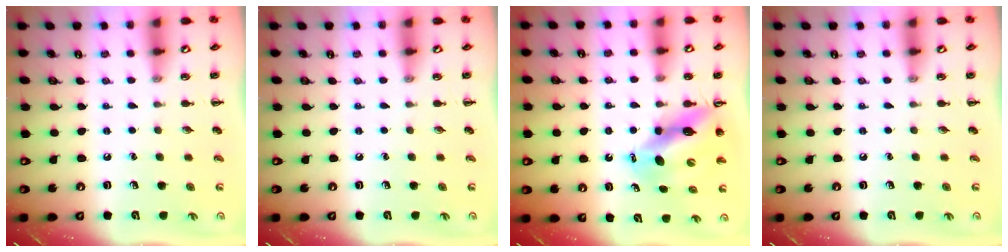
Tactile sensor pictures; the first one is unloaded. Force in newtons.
{"total": 0.0}
{"total": 10.6, "press": 10.1, "slide": 3.1}
{"total": 0.0}